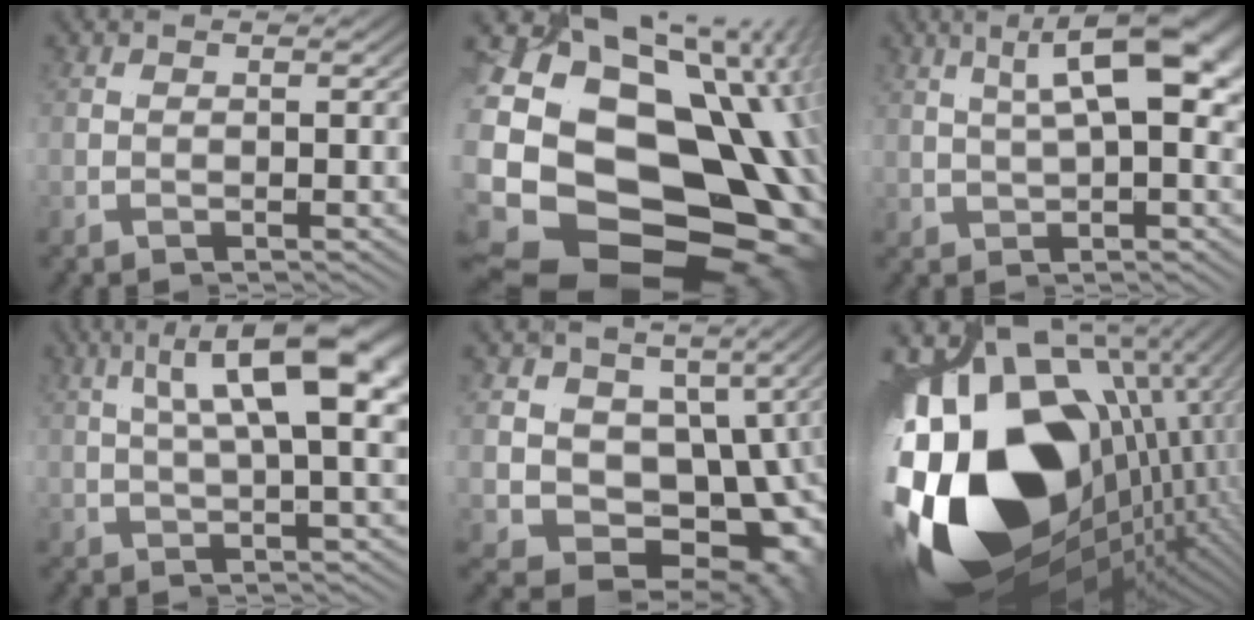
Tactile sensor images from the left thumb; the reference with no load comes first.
{"total": 25.0, "force": [-4.1, 17.5, 17.4], "torque": [-0.331, -0.061, -0.051]}
{"total": 5.7, "force": [1.0, -0.1, 5.6], "torque": [-0.071, 0.034, 0.009]}
{"total": 7.2, "force": [2.6, -0.4, 6.7], "torque": [-0.067, 0.054, 0.017]}
{"total": 15.1, "force": [-0.7, 11.8, 9.4], "torque": [-0.171, -0.021, -0.019]}
{"total": 30.7, "force": [-8.2, 15.9, 25.0], "torque": [-0.445, -0.068, -0.092]}